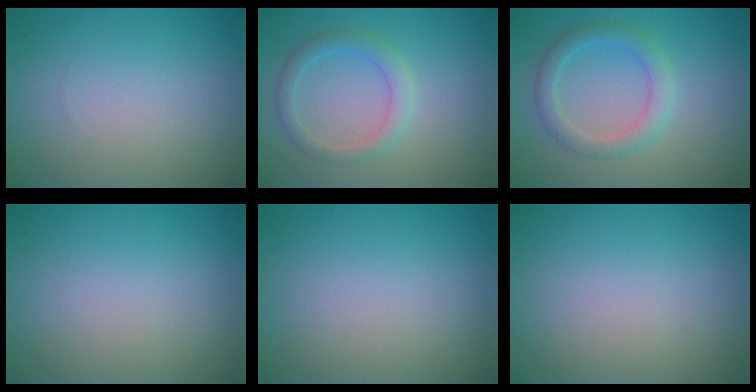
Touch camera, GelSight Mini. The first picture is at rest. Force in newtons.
{"total": 2.3, "press": 2.3, "slide": 0.1}
{"total": 2.9, "press": 2.9, "slide": 0.1}
{"total": 0.0}
{"total": 0.0}
{"total": 0.0}